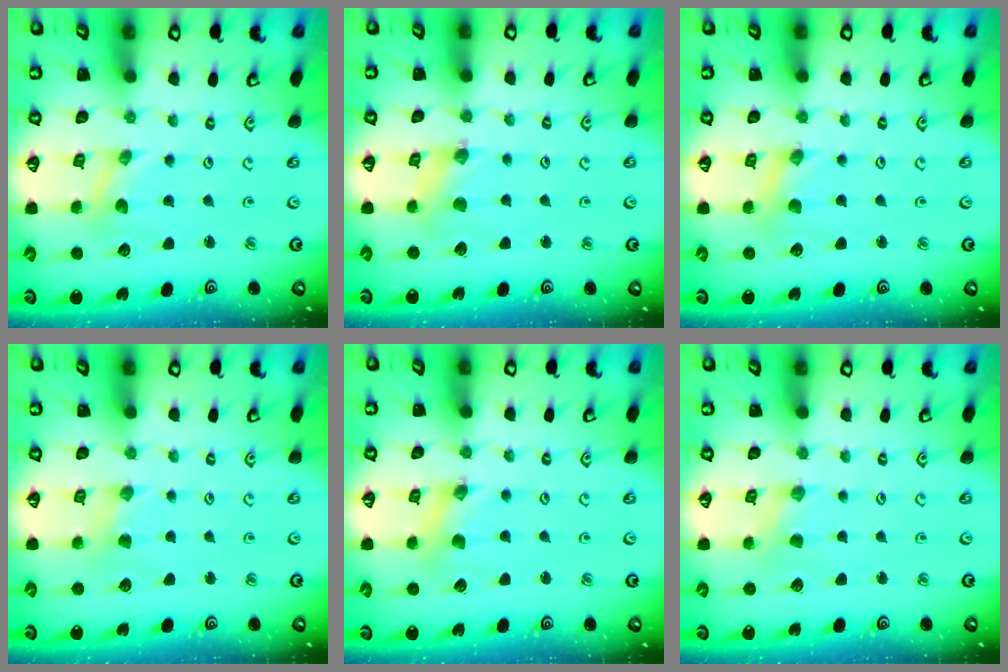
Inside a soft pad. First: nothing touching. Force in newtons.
{"total": 1.8, "press": 1.8, "slide": 0.3}
{"total": 1.1, "press": 1.1, "slide": 0.2}
{"total": 1.7, "press": 1.6, "slide": 0.4}
{"total": 1.5, "press": 1.4, "slide": 0.3}
{"total": 0.5, "press": 0.5, "slide": 0.1}